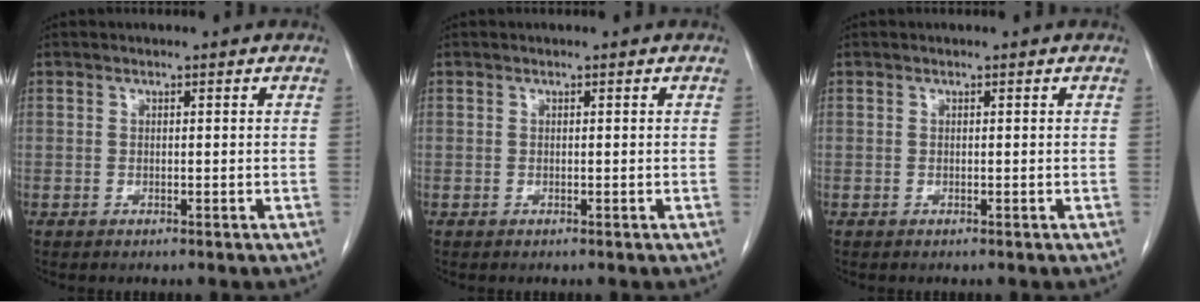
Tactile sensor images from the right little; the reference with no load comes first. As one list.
[{"total": 0.0}, {"total": 0.0}]